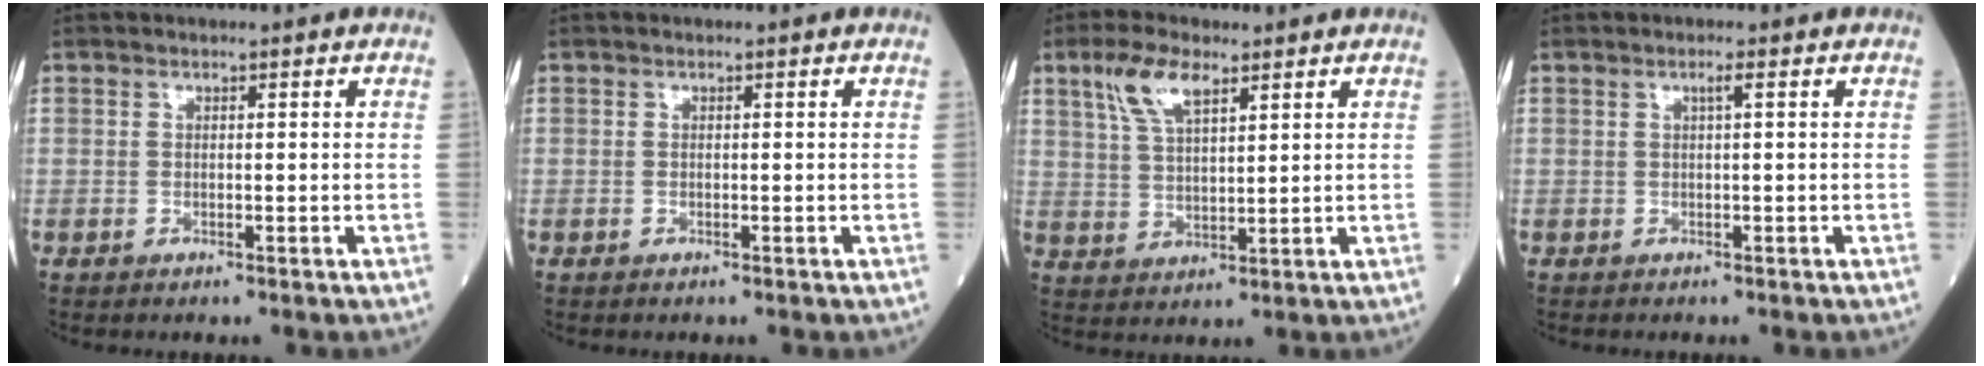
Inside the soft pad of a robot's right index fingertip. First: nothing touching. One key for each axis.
{"total": 0.0}
{"total": 7.1, "fx": 4.2, "fy": 2.2, "fz": 5.3, "tx": -0.116, "ty": 0.011, "tz": 0.085}
{"total": 1.0, "fx": 0.3, "fy": -0.1, "fz": 0.9, "tx": -0.018, "ty": 0.001, "tz": 0.006}